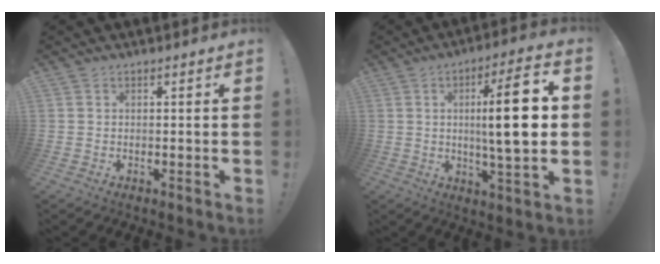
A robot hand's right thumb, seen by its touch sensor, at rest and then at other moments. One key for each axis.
{"total": 16.0, "fx": 1.2, "fy": 2.6, "fz": 15.8, "tx": -0.250, "ty": -0.004, "tz": 0.002}